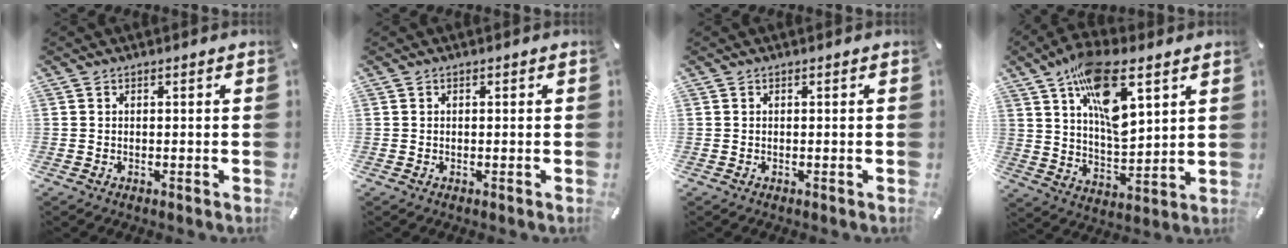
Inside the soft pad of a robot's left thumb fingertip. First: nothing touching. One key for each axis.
{"total": 0.0}
{"total": 0.0}
{"total": 17.1, "fx": 8.6, "fy": 7.9, "fz": 12.6, "tx": -0.204, "ty": -0.025, "tz": 0.148}